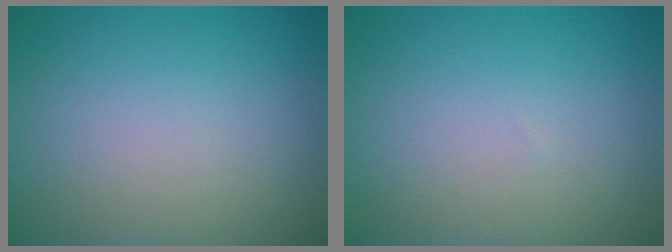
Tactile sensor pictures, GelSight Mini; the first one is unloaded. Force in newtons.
{"total": 0.0}